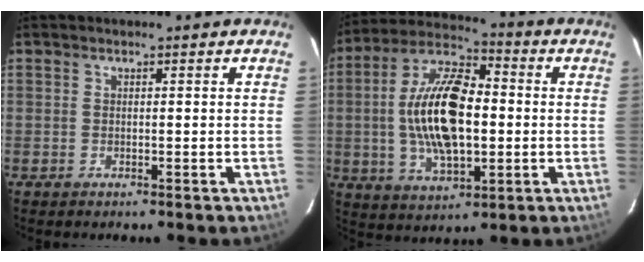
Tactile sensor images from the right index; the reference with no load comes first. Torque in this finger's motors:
{"motor_torque": [2.14, 0.00, 0.77, 0.21]}